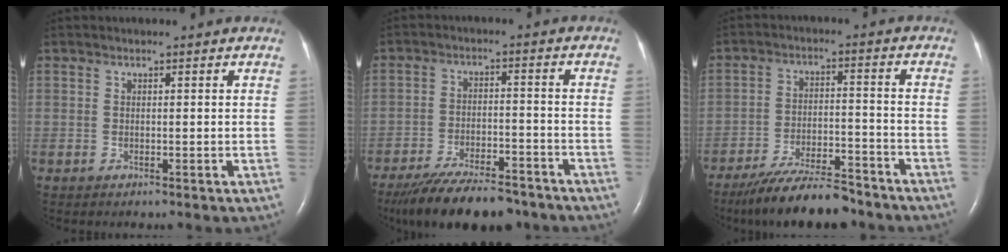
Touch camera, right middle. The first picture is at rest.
{"total": 15.2, "force": [-12.7, 4.0, 7.4], "torque": [-0.129, -0.013, -0.198]}
{"total": 12.8, "force": [-11.1, 2.1, 5.9], "torque": [-0.101, -0.006, -0.181]}